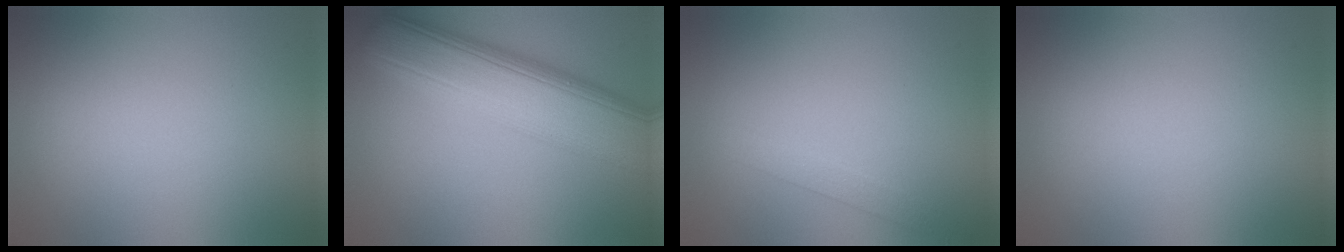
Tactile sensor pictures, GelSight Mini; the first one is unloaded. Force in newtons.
{"total": 10.6, "press": 10.6, "slide": 0.2}
{"total": 1.7, "press": 1.7, "slide": 0.1}
{"total": 0.0}